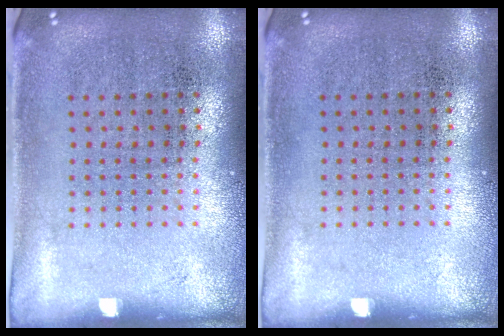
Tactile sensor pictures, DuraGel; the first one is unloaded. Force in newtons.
{"total": 0.0}